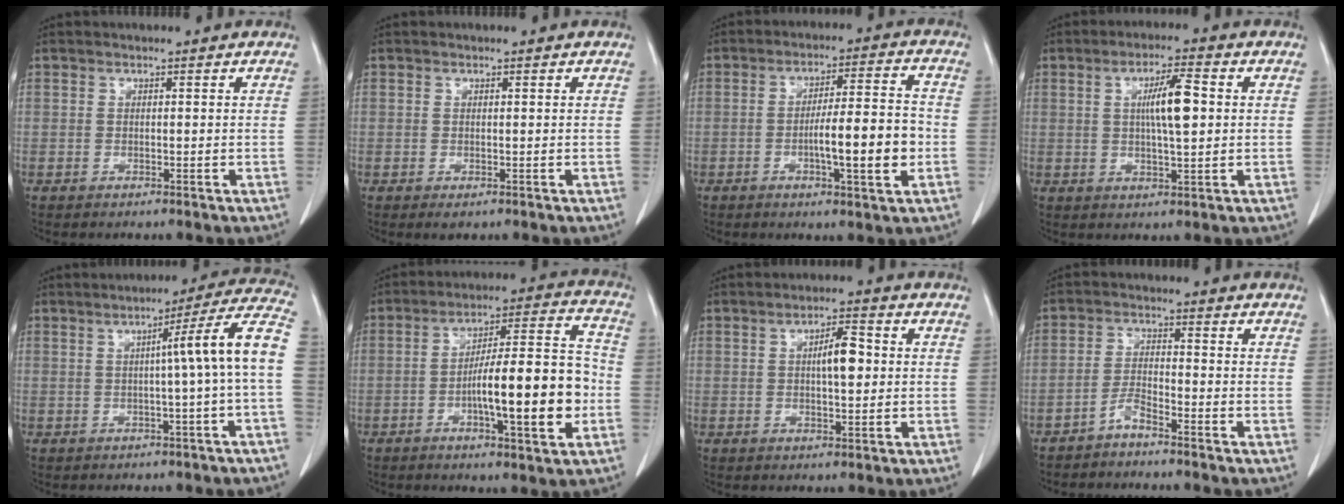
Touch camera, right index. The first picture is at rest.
{"total": 0.6, "force": [-0.1, 0.4, 0.4], "torque": [-0.006, -0.001, 0.002]}
{"total": 10.0, "force": [-2.3, 1.0, 9.7], "torque": [-0.152, 0.006, -0.037]}
{"total": 7.0, "force": [1.1, 0.9, 6.9], "torque": [-0.120, 0.005, 0.019]}
{"total": 10.3, "force": [0.0, -1.6, 10.1], "torque": [-0.127, 0.022, -0.006]}
{"total": 15.6, "force": [-3.6, 2.2, 15.0], "torque": [-0.235, 0.016, -0.054]}
{"total": 5.2, "force": [0.6, 1.4, 4.9], "torque": [-0.082, 0.008, 0.010]}
{"total": 2.8, "force": [-2.5, 0.1, 1.2], "torque": [-0.027, 0.000, -0.052]}